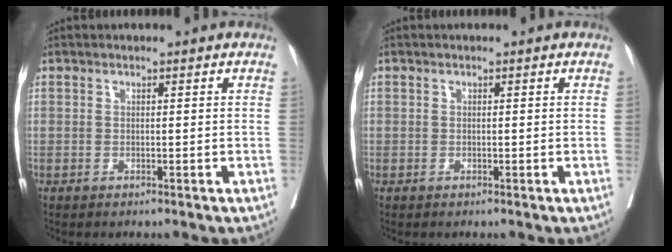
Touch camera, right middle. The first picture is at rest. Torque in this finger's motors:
{"motor_torque": [0.36, -0.35, -0.02, -0.21]}